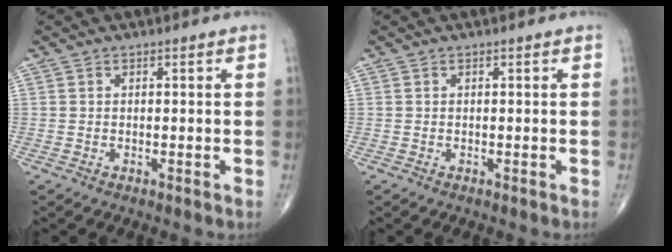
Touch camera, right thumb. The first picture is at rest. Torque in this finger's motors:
{"motor_torque": [-0.06, 0.06, 0.00, 0.00, 0.00]}